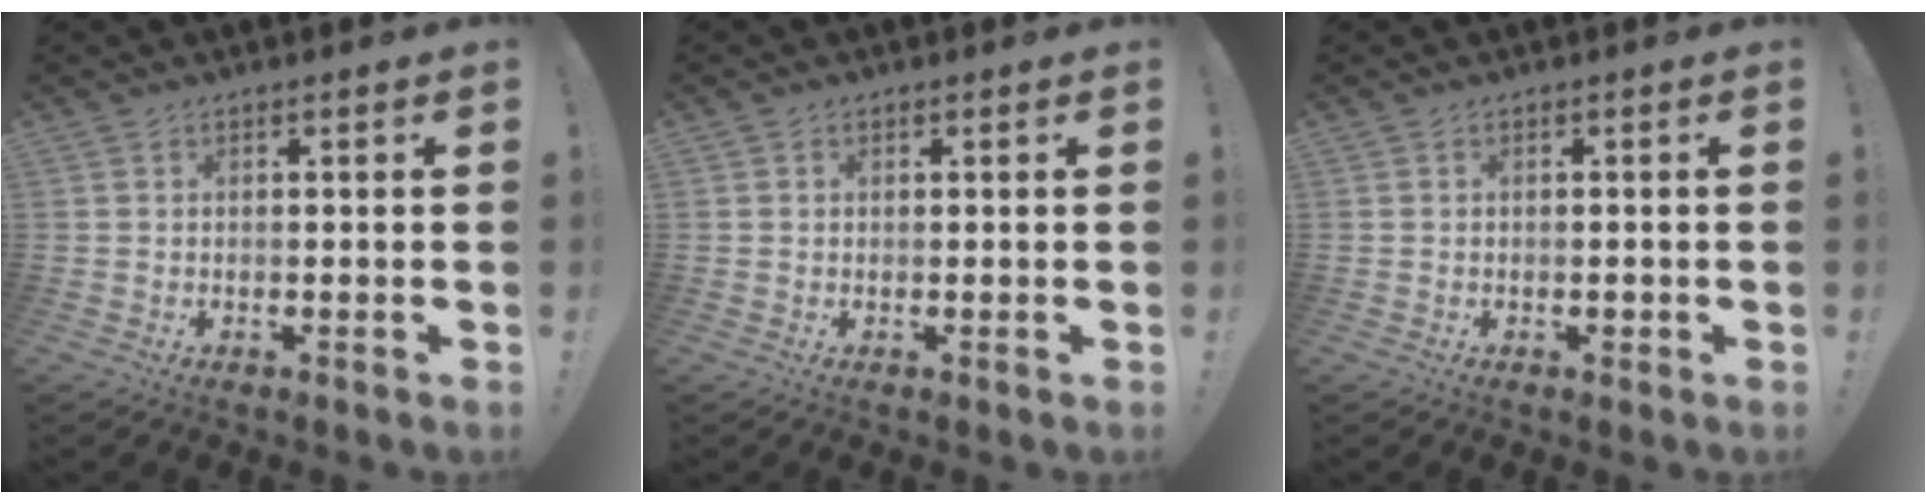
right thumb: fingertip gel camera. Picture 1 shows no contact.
{"total": 0.6, "force": [0.4, 0.5, 0.0], "torque": [0.008, -0.003, 0.006]}
{"total": 0.9, "force": [-0.4, 0.6, 0.5], "torque": [-0.006, 0.002, -0.007]}